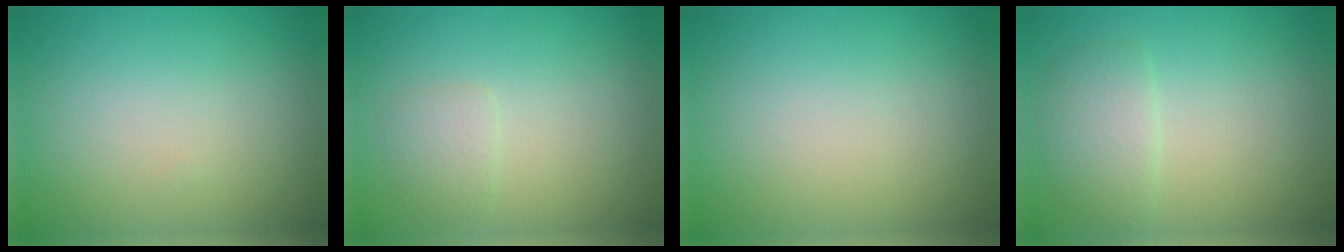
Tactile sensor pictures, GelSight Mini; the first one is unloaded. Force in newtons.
{"total": 1.3, "press": 1.3, "slide": 0.1}
{"total": 0.0}
{"total": 2.3, "press": 2.2, "slide": 0.1}